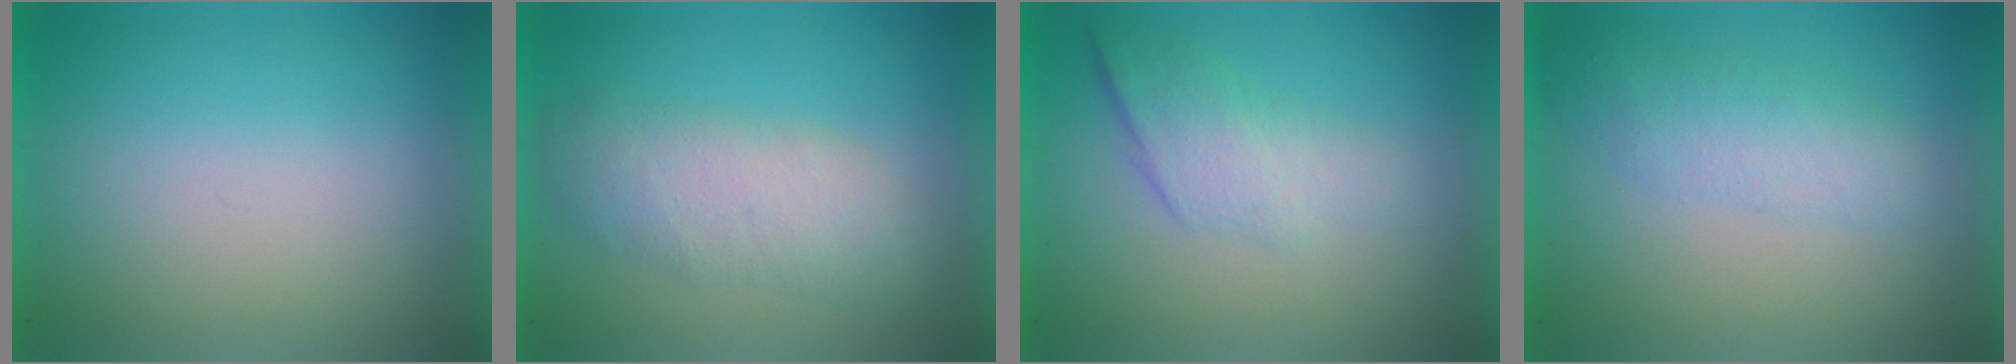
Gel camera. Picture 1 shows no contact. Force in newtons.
{"total": 3.5}
{"total": 2.2}
{"total": 2.3}